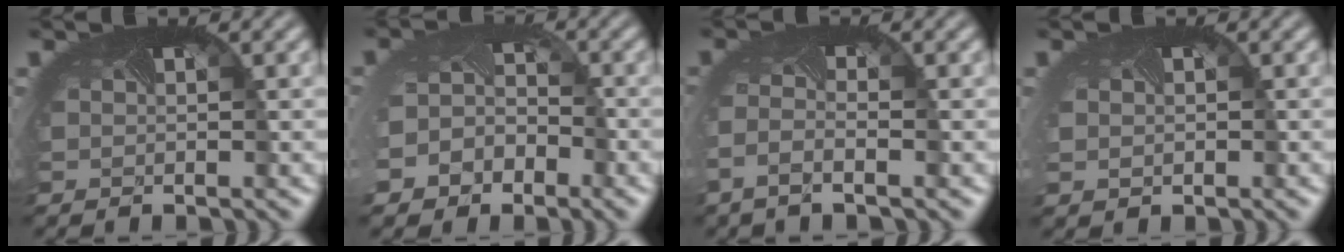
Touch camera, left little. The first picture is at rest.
{"total": 5.2, "force": [-3.0, 3.8, 1.7], "torque": [-0.014, -0.007, -0.042]}
{"total": 2.0, "force": [-1.6, 0.1, 1.2], "torque": [-0.038, -0.008, -0.038]}
{"total": 1.6, "force": [0.2, 1.4, 0.7], "torque": [-0.017, 0.003, 0.006]}